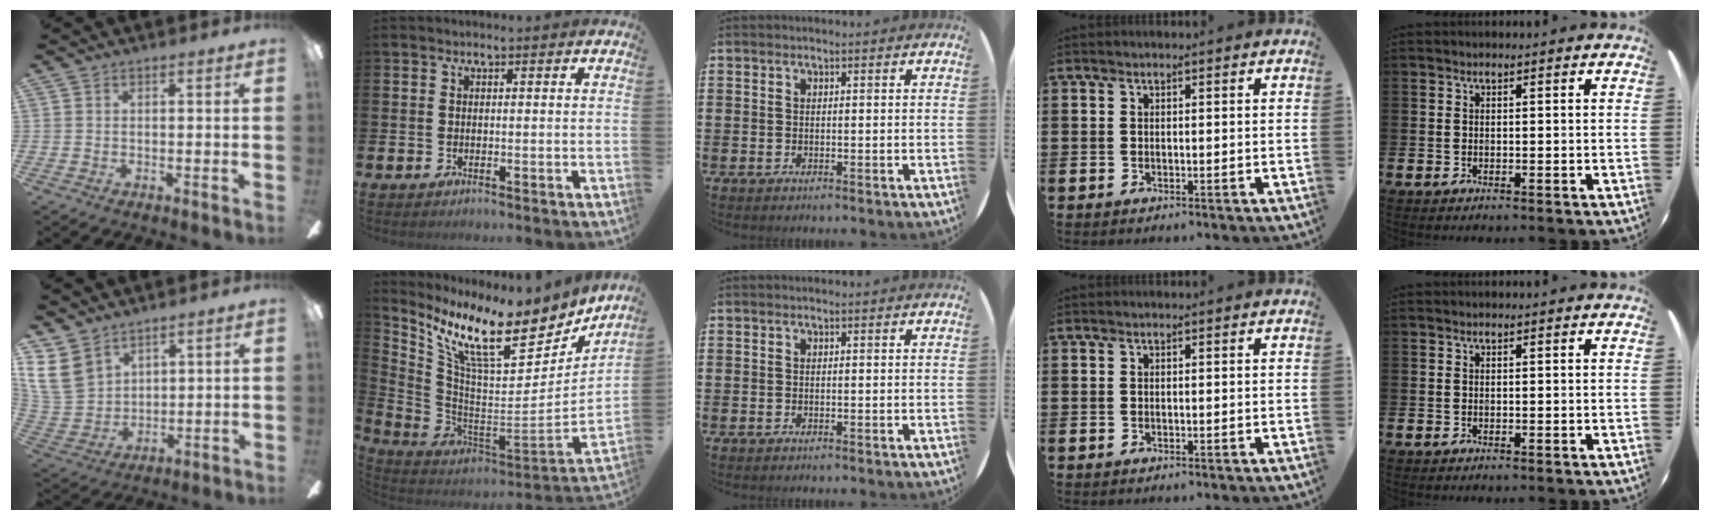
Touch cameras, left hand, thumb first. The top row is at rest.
{"thumb": {"total": 11.0, "force": [6.7, 7.4, 4.7], "torque": [-0.128, -0.020, 0.132]}, "index": {"total": 12.1, "force": [8.4, 3.7, 7.9], "torque": [-0.167, -0.065, 0.142]}}